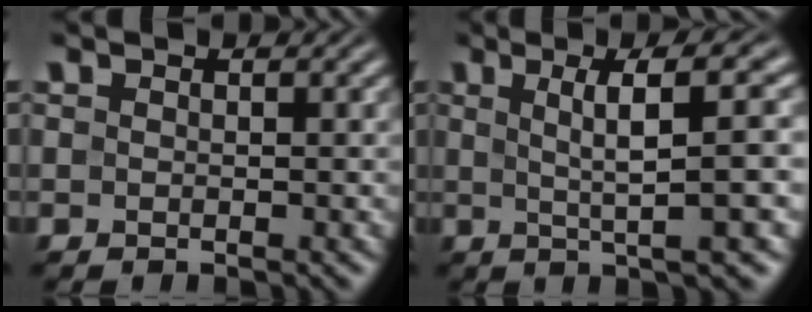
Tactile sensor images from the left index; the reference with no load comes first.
{"total": 7.6, "force": [1.8, 1.5, 7.3], "torque": [-0.094, 0.018, 0.027]}